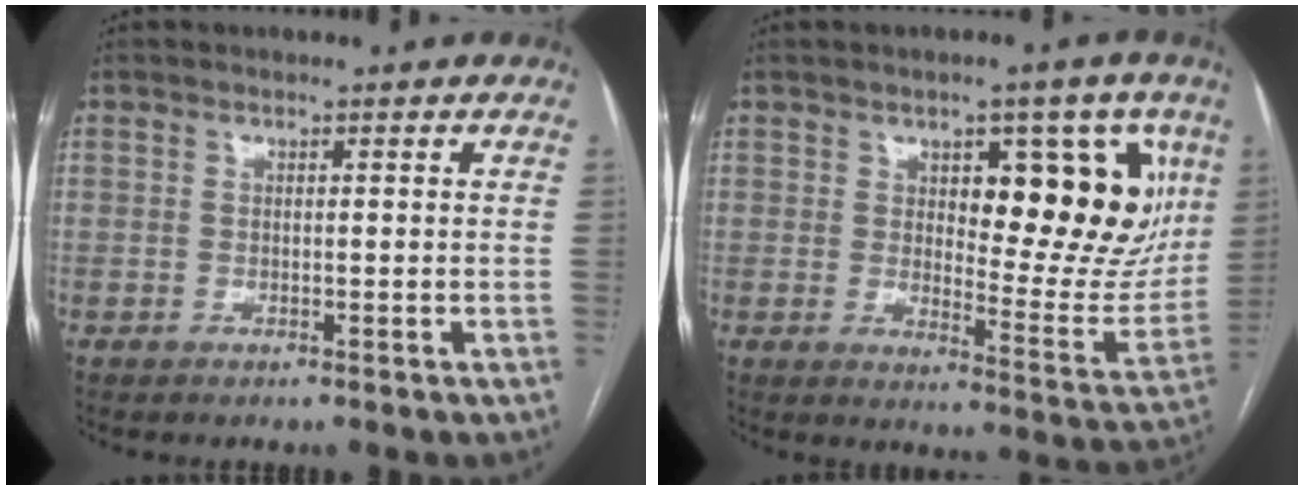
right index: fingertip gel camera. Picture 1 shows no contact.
{"total": 15.3, "force": [5.1, 5.9, 13.1], "torque": [-0.150, 0.008, 0.077]}